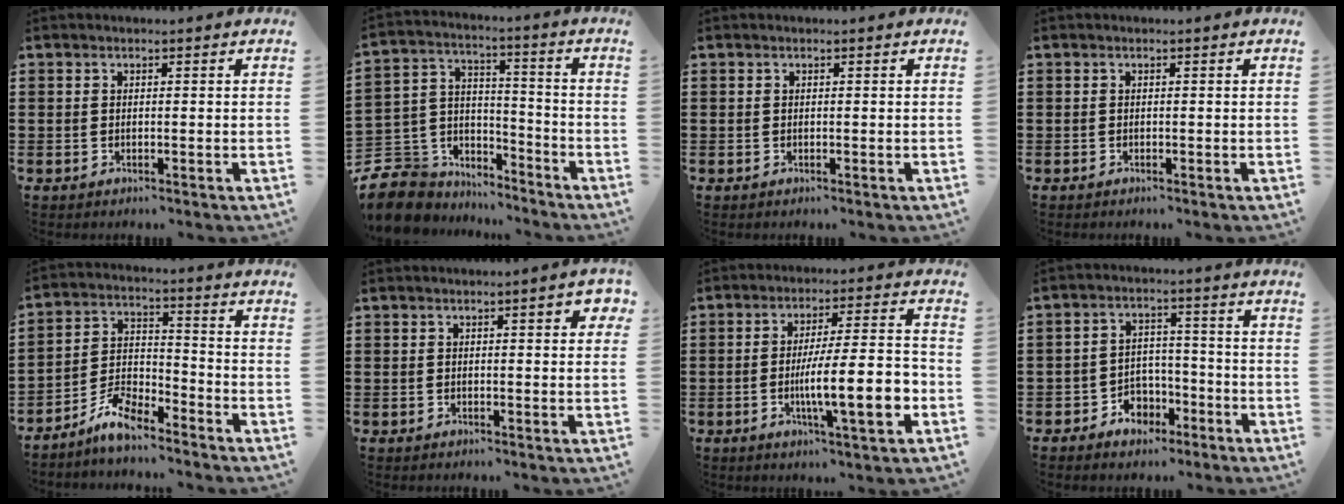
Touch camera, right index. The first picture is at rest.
{"total": 7.4, "force": [-5.9, 4.5, 0.7], "torque": [-0.055, -0.004, -0.119]}
{"total": 0.0}
{"total": 0.0}
{"total": 6.5, "force": [-5.6, 1.8, 2.8], "torque": [-0.068, 0.007, -0.109]}
{"total": 2.7, "force": [0.9, 0.6, 2.4], "torque": [-0.032, 0.000, 0.009]}
{"total": 12.3, "force": [-3.2, 2.2, 11.6], "torque": [-0.181, -0.007, -0.057]}
{"total": 4.0, "force": [-2.7, 2.8, 1.0], "torque": [-0.027, 0.007, -0.054]}